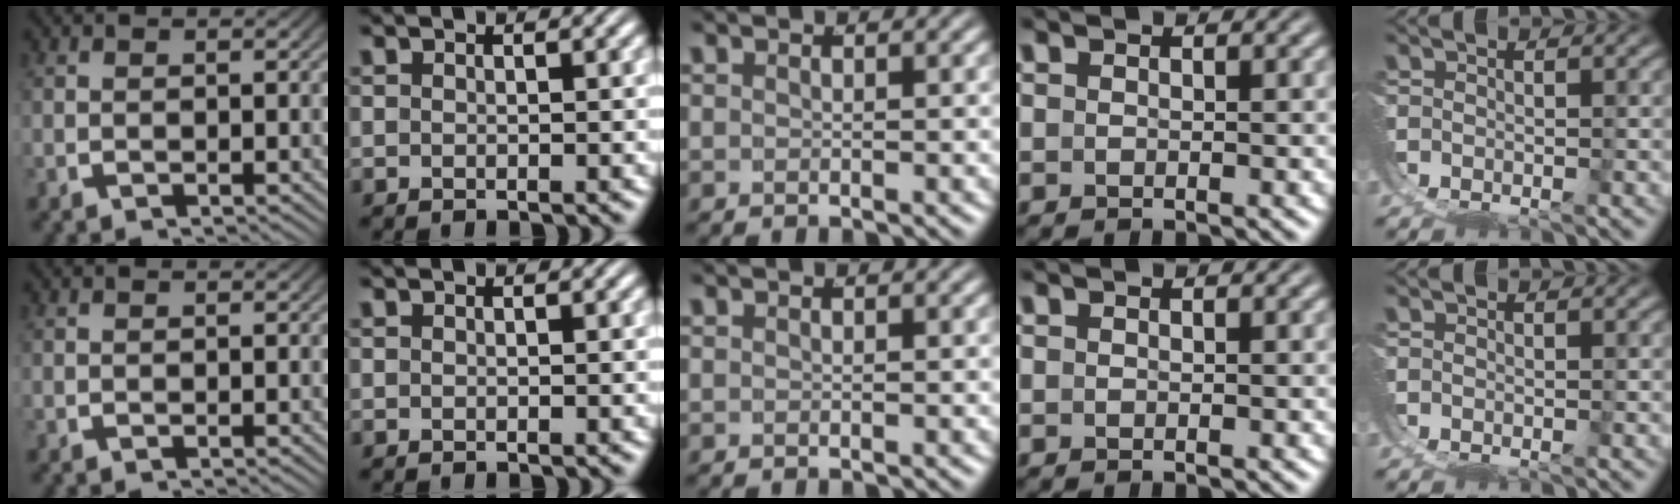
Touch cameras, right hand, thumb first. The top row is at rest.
{"ring": {"total": 1.4, "force": [-0.3, -1.3, -0.5], "torque": [0.016, -0.012, 0.006]}}